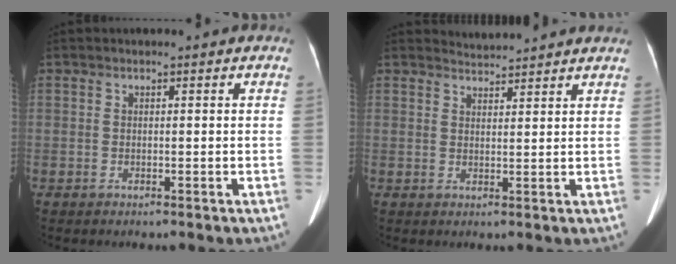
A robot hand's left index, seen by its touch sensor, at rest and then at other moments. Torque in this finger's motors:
{"motor_torque": [0.17, -0.07, -0.04, 0.00]}